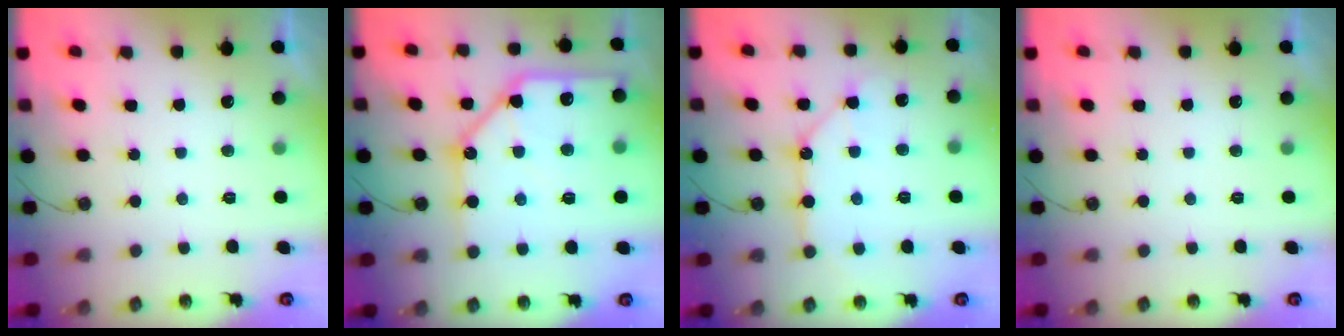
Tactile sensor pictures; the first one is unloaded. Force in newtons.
{"total": 19.5, "press": 19.4, "slide": 2.2}
{"total": 10.0, "press": 9.9, "slide": 1.0}
{"total": 0.0}